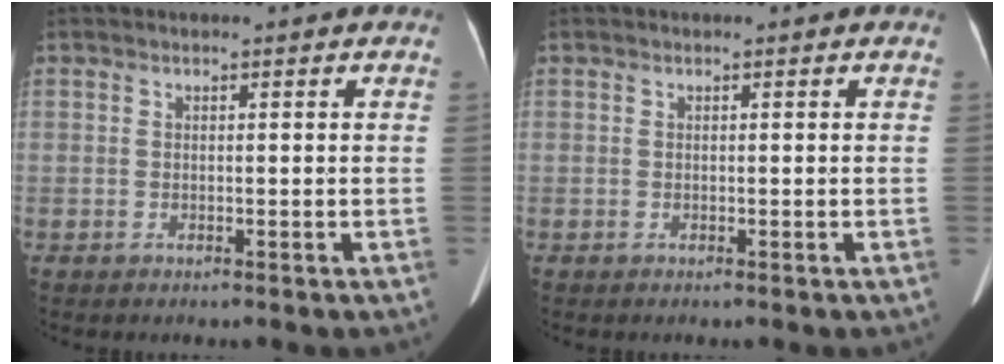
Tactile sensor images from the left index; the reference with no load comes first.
{"total": 0.0}